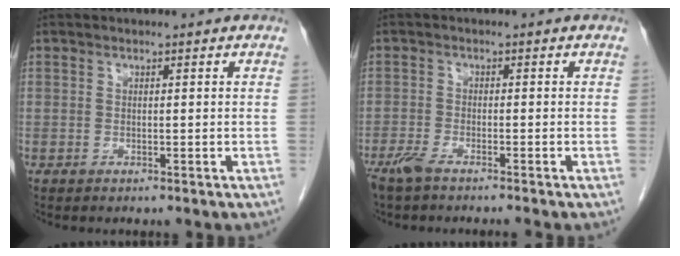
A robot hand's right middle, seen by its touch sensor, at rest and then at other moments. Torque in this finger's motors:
{"motor_torque": [0.02, 0.00, 0.05, 0.03]}